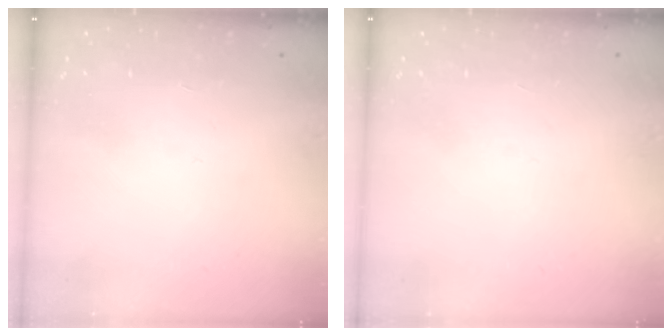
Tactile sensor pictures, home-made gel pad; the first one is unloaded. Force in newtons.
{"total": 0.0}